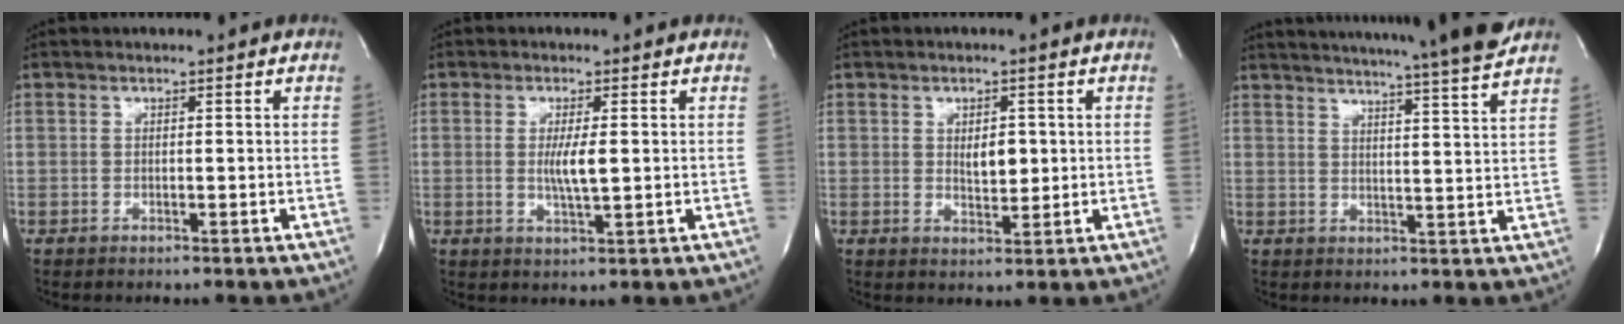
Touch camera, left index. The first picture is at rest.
{"total": 3.9, "force": [-0.2, 0.5, 3.9], "torque": [-0.075, -0.010, -0.002]}
{"total": 3.5, "force": [0.2, 1.8, 3.0], "torque": [-0.045, -0.009, 0.007]}
{"total": 17.6, "force": [15.9, -1.6, 7.4], "torque": [-0.127, -0.039, 0.205]}